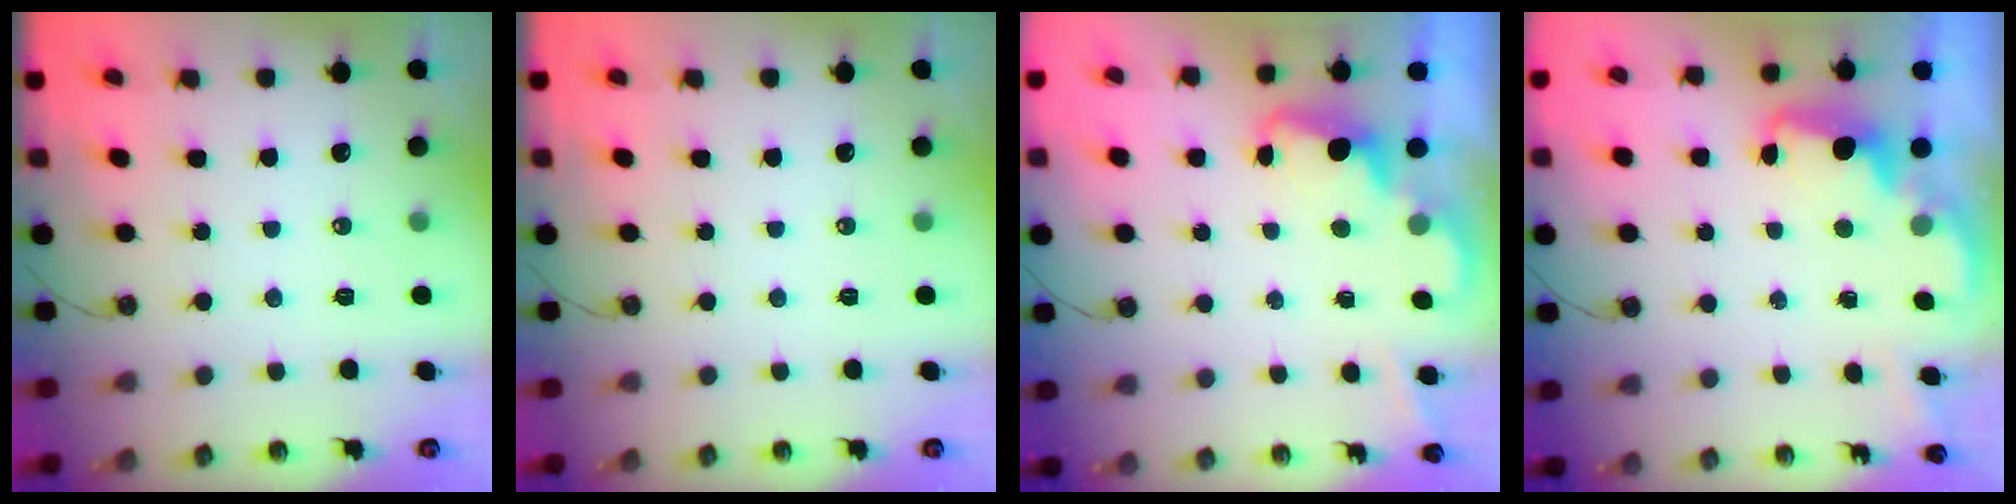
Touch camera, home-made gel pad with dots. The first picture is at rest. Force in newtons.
{"total": 0.0}
{"total": 2.0, "press": 1.9, "slide": 0.5}
{"total": 2.5, "press": 2.5, "slide": 0.5}